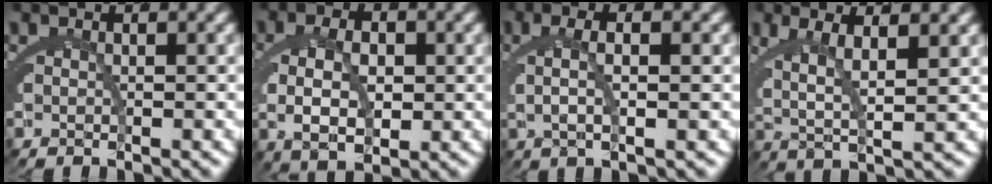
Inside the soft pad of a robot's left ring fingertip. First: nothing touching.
{"total": 6.6, "force": [-0.3, 4.1, 5.1], "torque": [-0.094, -0.011, 0.004]}
{"total": 4.0, "force": [0.7, 1.2, 3.7], "torque": [-0.066, 0.008, 0.010]}
{"total": 6.5, "force": [1.5, 3.0, 5.6], "torque": [-0.098, -0.001, 0.026]}